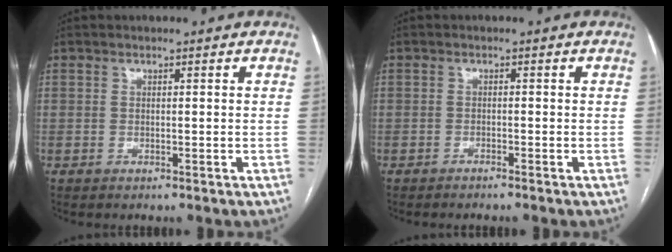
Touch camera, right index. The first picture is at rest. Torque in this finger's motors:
{"motor_torque": [-0.09, -0.06, -0.02, 0.01]}